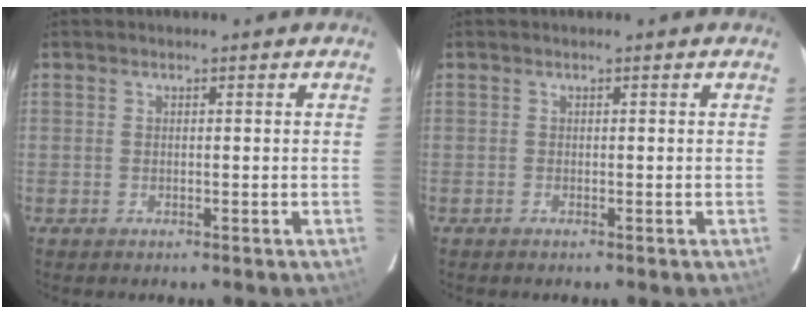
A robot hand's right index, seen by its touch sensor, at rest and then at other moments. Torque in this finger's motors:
{"motor_torque": [0.00, 0.00, 0.00, -0.05]}